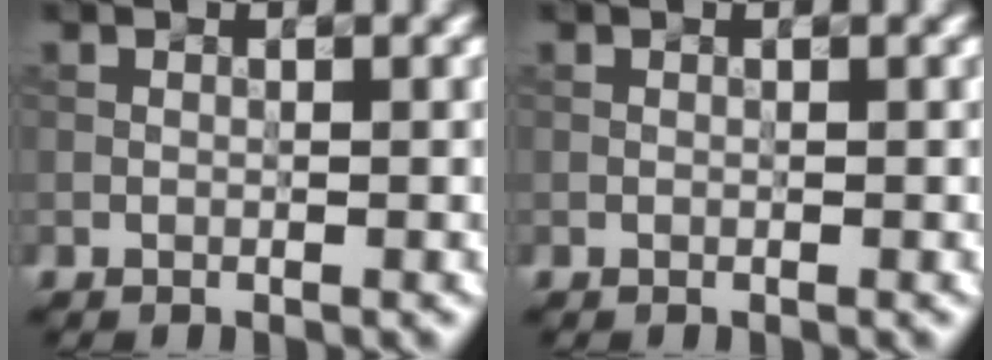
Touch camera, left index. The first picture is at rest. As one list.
[{"total": 0.0}]